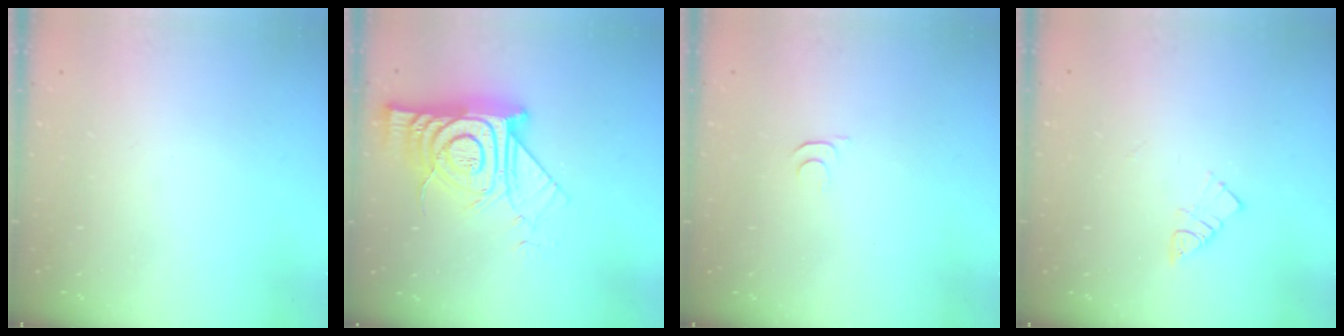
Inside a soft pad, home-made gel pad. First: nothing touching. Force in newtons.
{"total": 17.3, "press": 17.2, "slide": 1.2}
{"total": 3.3, "press": 3.2, "slide": 0.4}
{"total": 5.6, "press": 5.6, "slide": 0.2}